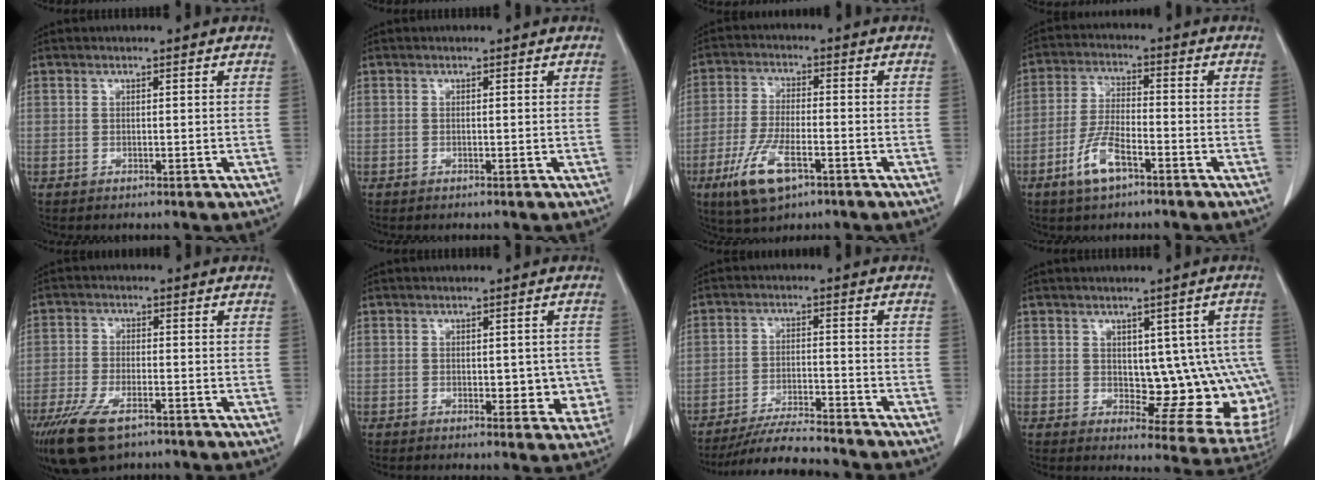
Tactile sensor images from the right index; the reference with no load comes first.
{"total": 0.0}
{"total": 9.4, "force": [-4.8, 2.9, 7.5], "torque": [-0.158, -0.015, -0.084]}
{"total": 7.1, "force": [-4.0, 2.1, 5.5], "torque": [-0.117, -0.003, -0.076]}
{"total": 9.7, "force": [-6.4, 3.5, 6.4], "torque": [-0.122, -0.018, -0.110]}
{"total": 4.7, "force": [-0.6, 2.7, 3.8], "torque": [-0.029, 0.004, -0.002]}
{"total": 10.4, "force": [-9.8, 0.6, 3.5], "torque": [-0.050, -0.012, -0.163]}
{"total": 12.0, "force": [0.5, 5.8, 10.5], "torque": [-0.104, 0.010, 0.021]}